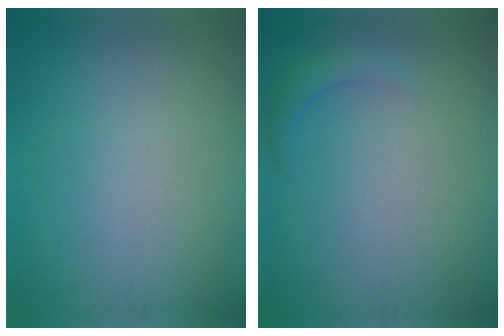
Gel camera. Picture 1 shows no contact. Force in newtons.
{"total": 1.4, "press": 1.4, "slide": 0.1}